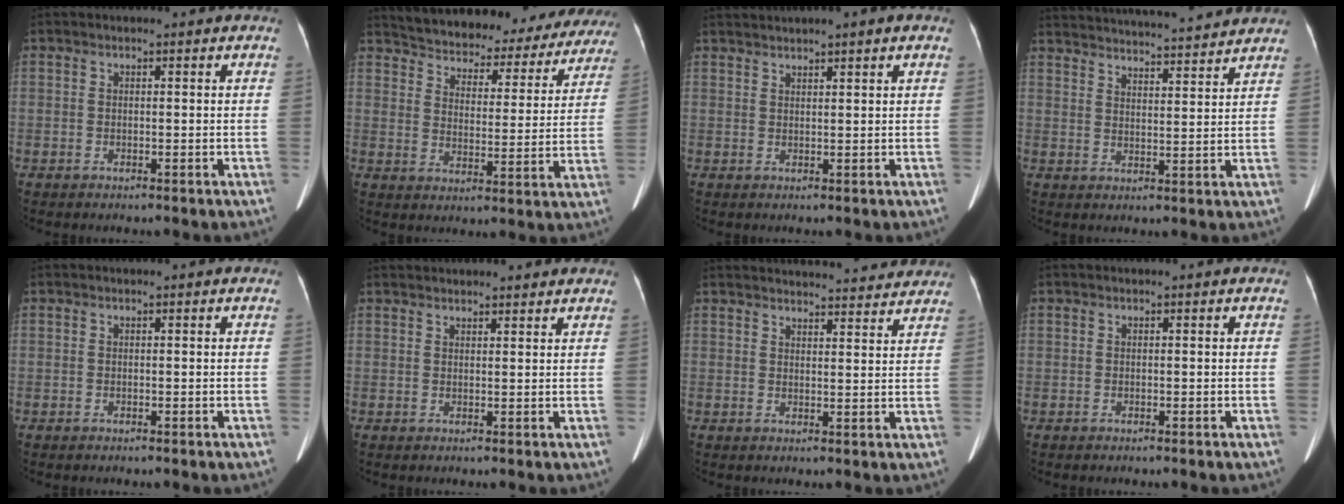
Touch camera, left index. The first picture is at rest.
{"total": 27.2, "force": [25.1, 7.3, 7.2], "torque": [-0.109, -0.046, 0.308]}
{"total": 5.2, "force": [4.1, -0.5, 3.2], "torque": [-0.050, 0.026, 0.070]}
{"total": 21.2, "force": [19.9, 2.0, 6.8], "torque": [-0.115, 0.007, 0.275]}
{"total": 0.0}
{"total": 9.0, "force": [8.3, 1.6, 2.9], "torque": [-0.026, 0.023, 0.097]}
{"total": 21.0, "force": [20.1, 3.4, 5.2], "torque": [-0.067, -0.007, 0.246]}
{"total": 0.0}